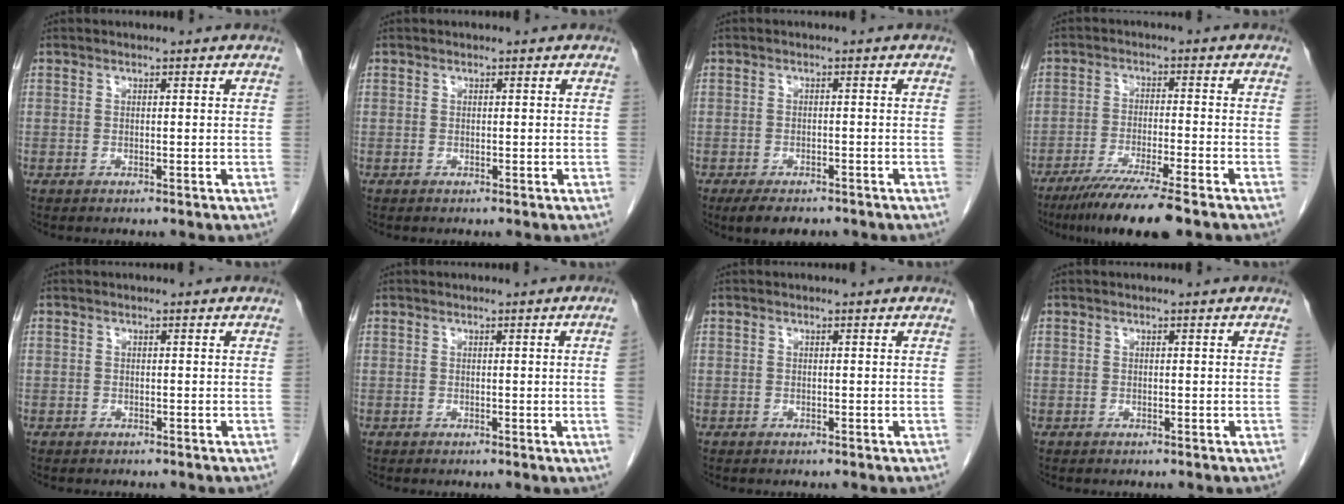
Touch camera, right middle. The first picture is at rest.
{"total": 0.0}
{"total": 5.1, "force": [-3.9, 2.0, 2.6], "torque": [-0.038, -0.007, -0.054]}
{"total": 10.2, "force": [-7.6, -0.5, 6.8], "torque": [-0.110, -0.031, -0.125]}
{"total": 2.1, "force": [-1.8, 1.1, 0.3], "torque": [-0.004, 0.003, -0.022]}
{"total": 1.8, "force": [-0.3, -0.7, 1.6], "torque": [-0.015, 0.000, -0.004]}
{"total": 0.7, "force": [-0.5, 0.5, 0.0], "torque": [-0.002, 0.003, -0.007]}
{"total": 0.7, "force": [-0.6, 0.5, 0.0], "torque": [-0.002, 0.003, -0.008]}